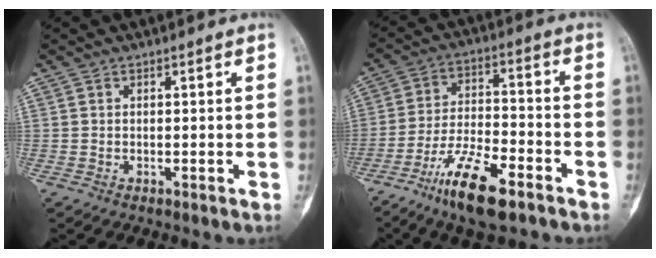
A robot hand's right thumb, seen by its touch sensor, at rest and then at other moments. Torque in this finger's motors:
{"motor_torque": [0.28, 0.25, 0.55, 0.05, 0.03]}